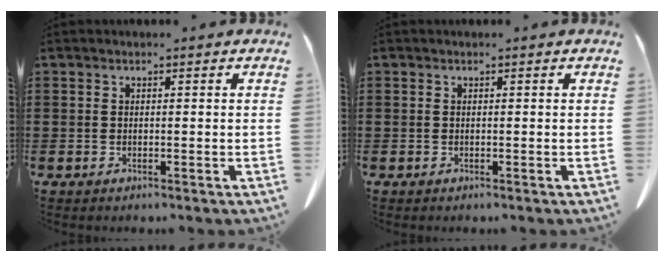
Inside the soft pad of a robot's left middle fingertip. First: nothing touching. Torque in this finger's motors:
{"motor_torque": [-0.03, 0.03, -0.02, 0.00]}